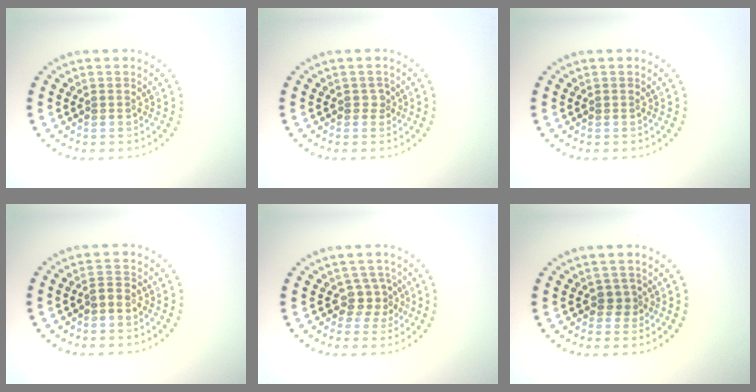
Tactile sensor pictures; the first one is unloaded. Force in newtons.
{"total": 0.9, "press": 0.7, "slide": 0.6}
{"total": 0.0}
{"total": 1.4, "press": 1.1, "slide": 0.9}
{"total": 2.2, "press": 1.7, "slide": 1.3}
{"total": 1.5, "press": 1.2, "slide": 0.9}